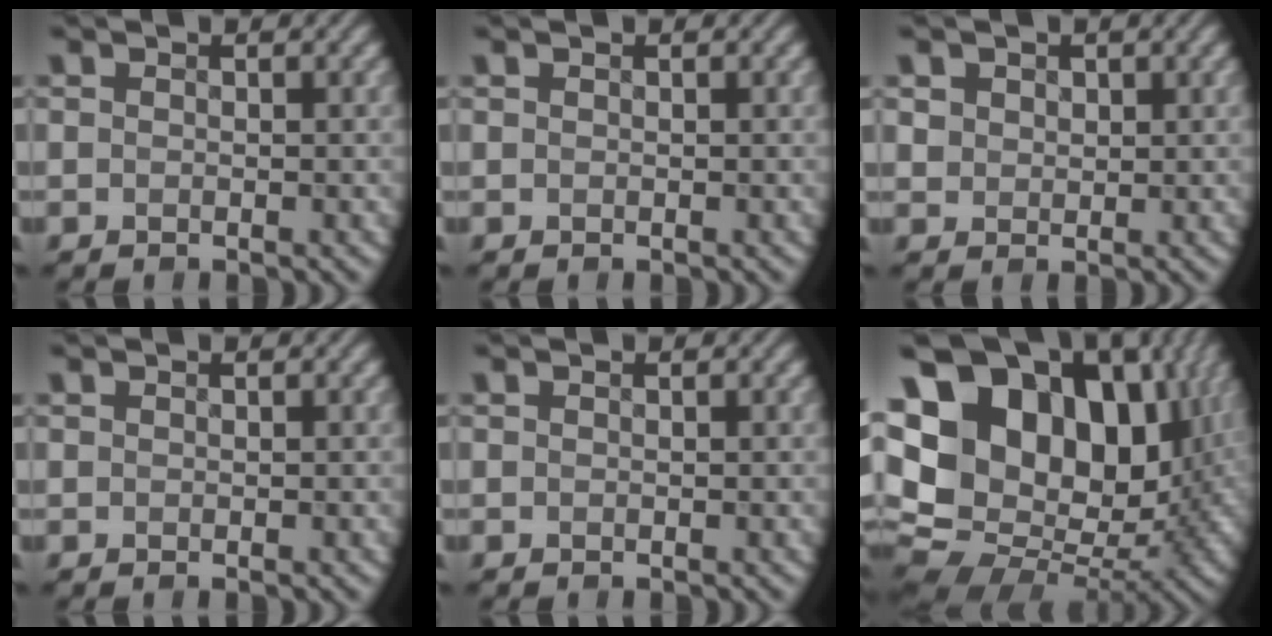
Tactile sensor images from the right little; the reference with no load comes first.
{"total": 0.0}
{"total": 1.8, "force": [0.9, 1.4, 0.6], "torque": [-0.019, 0.001, 0.021]}
{"total": 0.0}
{"total": 0.0}
{"total": 21.4, "force": [7.5, 14.2, 14.1], "torque": [-0.272, 0.044, 0.148]}